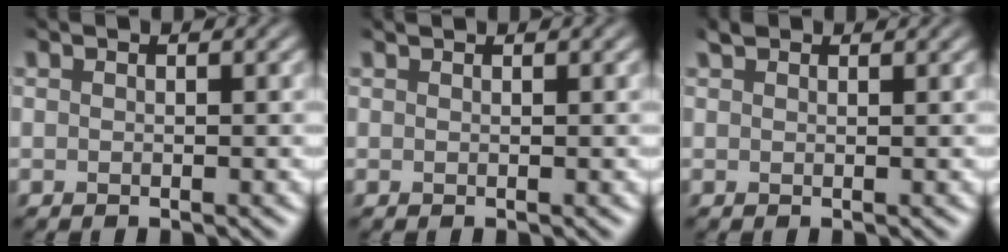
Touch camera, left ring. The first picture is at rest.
{"total": 0.6, "force": [0.6, 0.0, 0.2], "torque": [-0.003, -0.001, 0.008]}
{"total": 1.3, "force": [1.2, 0.3, 0.3], "torque": [-0.006, 0.004, 0.022]}